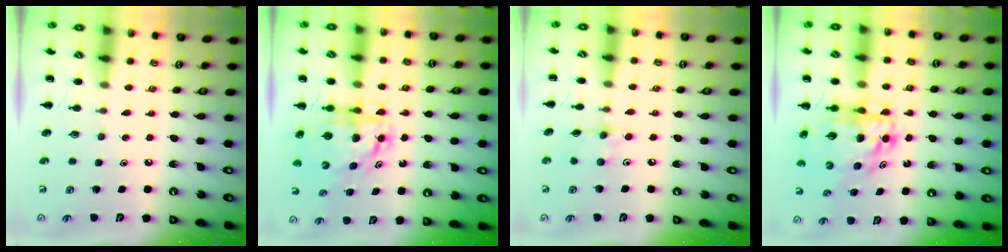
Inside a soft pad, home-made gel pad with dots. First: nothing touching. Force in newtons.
{"total": 7.1, "press": 7.0, "slide": 1.2}
{"total": 5.5, "press": 5.5, "slide": 1.0}
{"total": 9.9, "press": 9.4, "slide": 3.3}